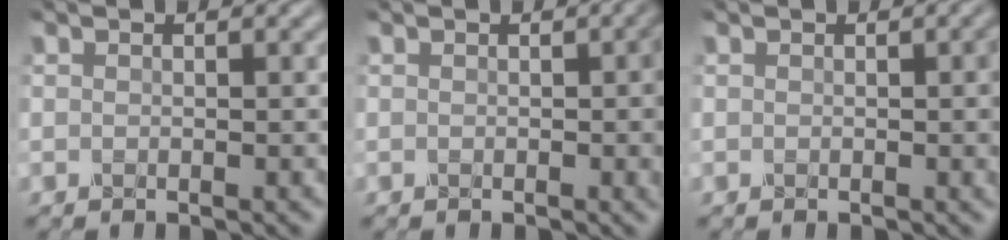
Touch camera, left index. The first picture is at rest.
{"total": 2.9, "force": [0.0, 0.7, 2.8], "torque": [-0.026, 0.004, -0.002]}
{"total": 2.2, "force": [0.1, 0.6, 2.1], "torque": [-0.019, 0.001, -0.001]}